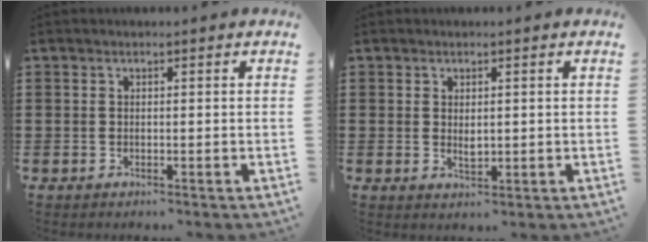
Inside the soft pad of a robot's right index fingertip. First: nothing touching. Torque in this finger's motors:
{"motor_torque": [0.03, 0.78, 0.03, 0.01]}